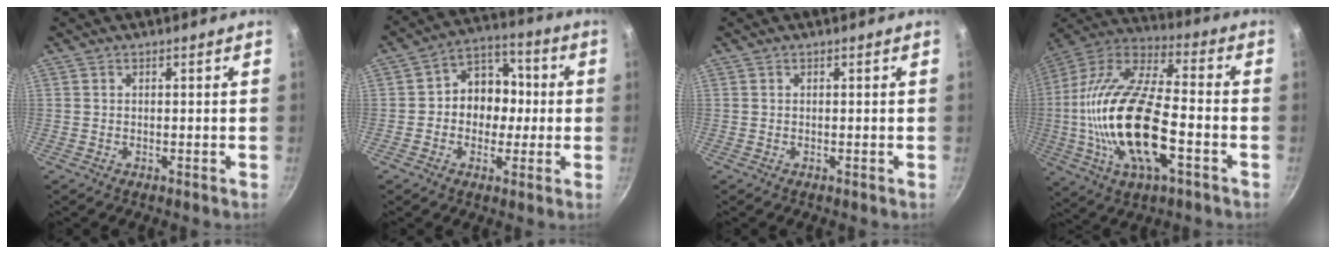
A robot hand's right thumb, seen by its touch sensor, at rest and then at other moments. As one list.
[{"total": 10.9, "force": [-0.3, 9.1, 6.0], "torque": [-0.031, 0.030, -0.022]}, {"total": 0.0}, {"total": 24.7, "force": [-4.8, 10.5, 21.8], "torque": [-0.425, 0.027, -0.101]}]